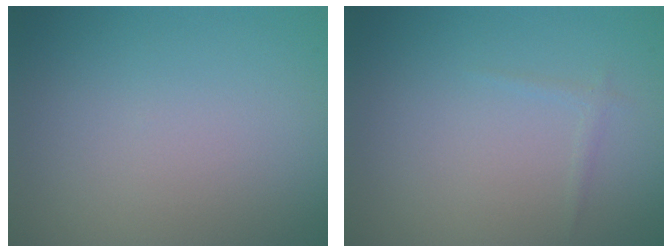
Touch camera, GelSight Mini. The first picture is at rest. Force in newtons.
{"total": 0.6, "press": 0.6, "slide": 0.0}